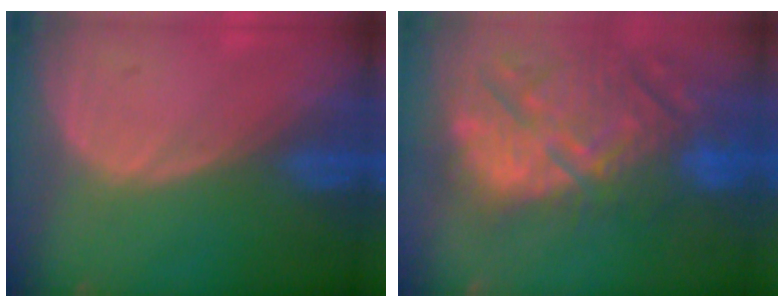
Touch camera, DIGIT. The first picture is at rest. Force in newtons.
{"total": 14.0, "press": 12.5, "slide": 6.4}